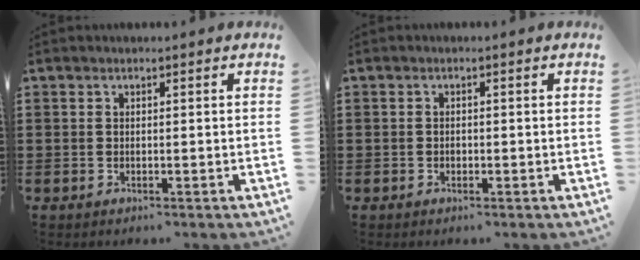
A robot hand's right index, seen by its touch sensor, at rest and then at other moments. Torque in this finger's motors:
{"motor_torque": [2.14, 0.00, 0.00, -0.01]}